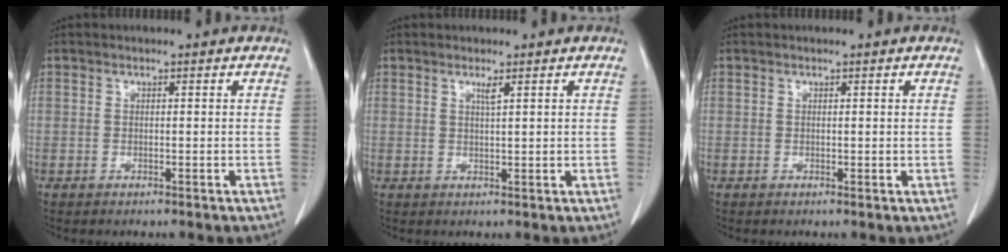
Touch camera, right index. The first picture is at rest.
{"total": 1.3, "force": [0.9, -0.2, 1.0], "torque": [-0.020, -0.005, 0.016]}
{"total": 0.0}